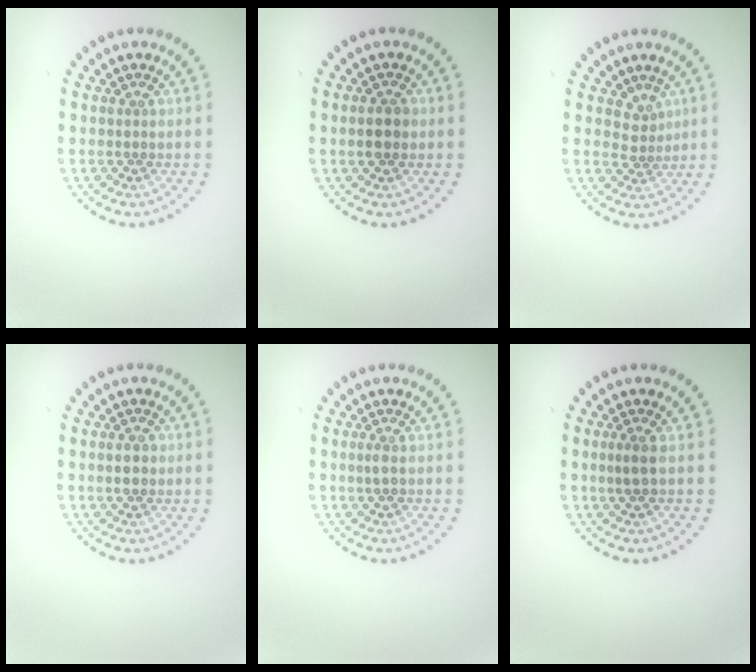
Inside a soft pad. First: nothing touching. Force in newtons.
{"total": 2.3, "press": 2.3, "slide": 0.0}
{"total": 1.6, "press": 1.1, "slide": 1.2}
{"total": 1.2, "press": 1.2, "slide": 0.1}
{"total": 0.6, "press": 0.5, "slide": 0.2}
{"total": 1.3, "press": 1.0, "slide": 0.9}